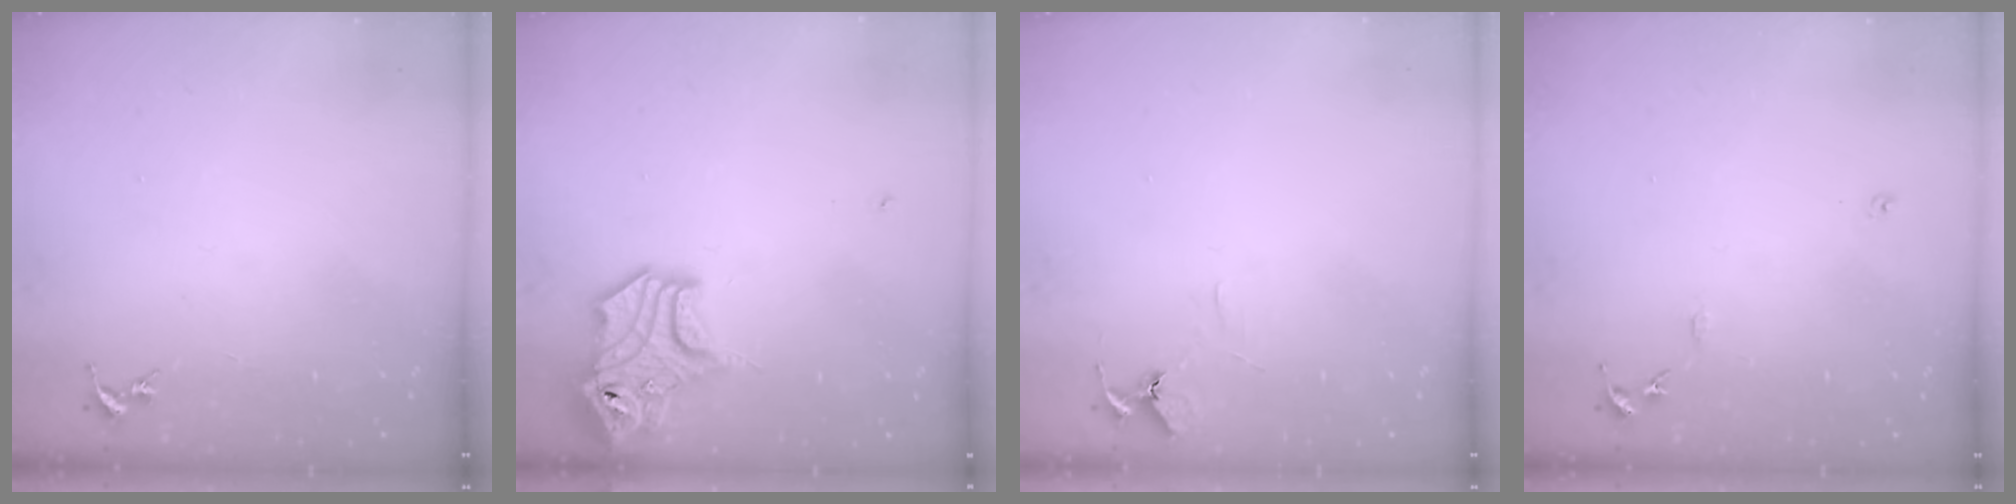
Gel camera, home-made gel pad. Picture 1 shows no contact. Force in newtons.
{"total": 14.1, "press": 14.0, "slide": 1.9}
{"total": 5.8, "press": 5.8, "slide": 0.6}
{"total": 6.1, "press": 6.1, "slide": 0.7}